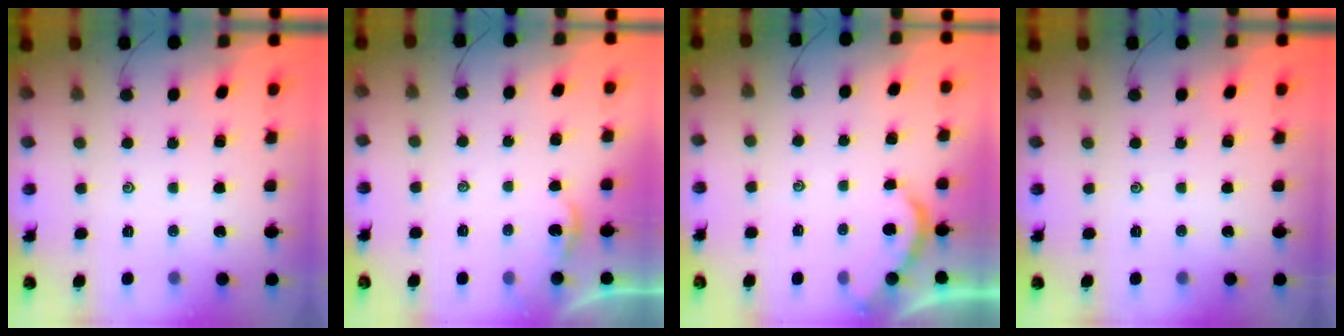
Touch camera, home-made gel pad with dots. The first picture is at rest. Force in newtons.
{"total": 1.2, "press": 1.2, "slide": 0.1}
{"total": 2.0, "press": 2.0, "slide": 0.2}
{"total": 0.0}